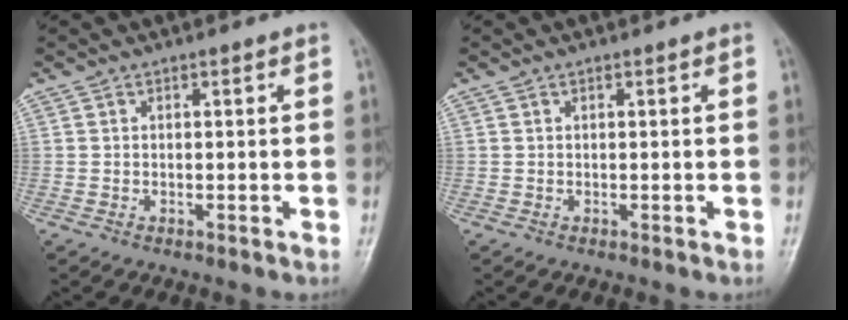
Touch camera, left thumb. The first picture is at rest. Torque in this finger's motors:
{"motor_torque": [-0.19, 0.19, -0.07, 0.07, 0.00]}